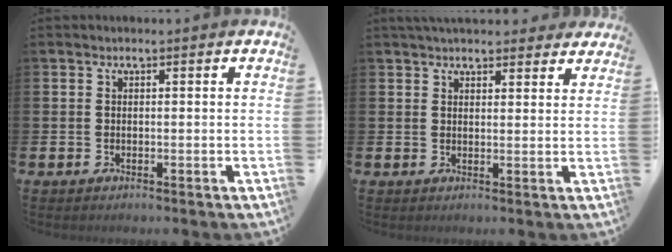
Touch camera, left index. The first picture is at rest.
{"total": 3.8, "force": [3.6, 1.0, 0.6], "torque": [-0.016, -0.011, 0.068]}